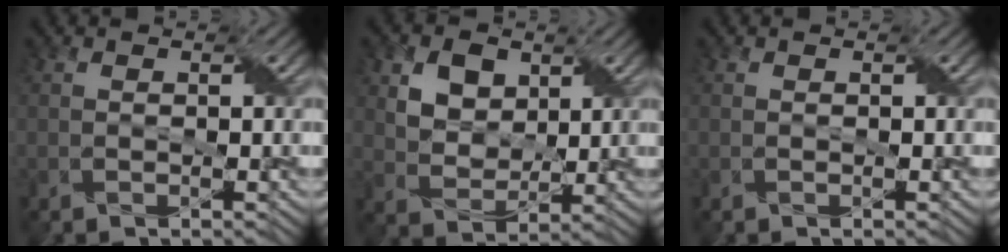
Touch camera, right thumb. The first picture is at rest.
{"total": 6.6, "force": [2.9, 4.8, 3.5], "torque": [-0.092, -0.012, 0.049]}
{"total": 0.0}